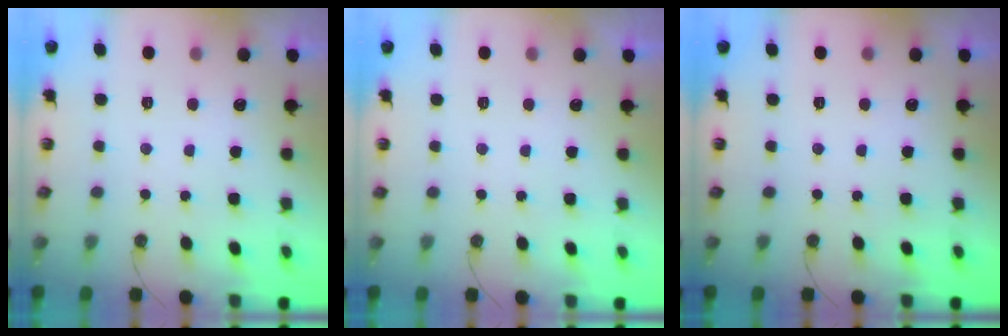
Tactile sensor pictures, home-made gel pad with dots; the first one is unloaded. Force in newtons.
{"total": 0.0}
{"total": 0.0}